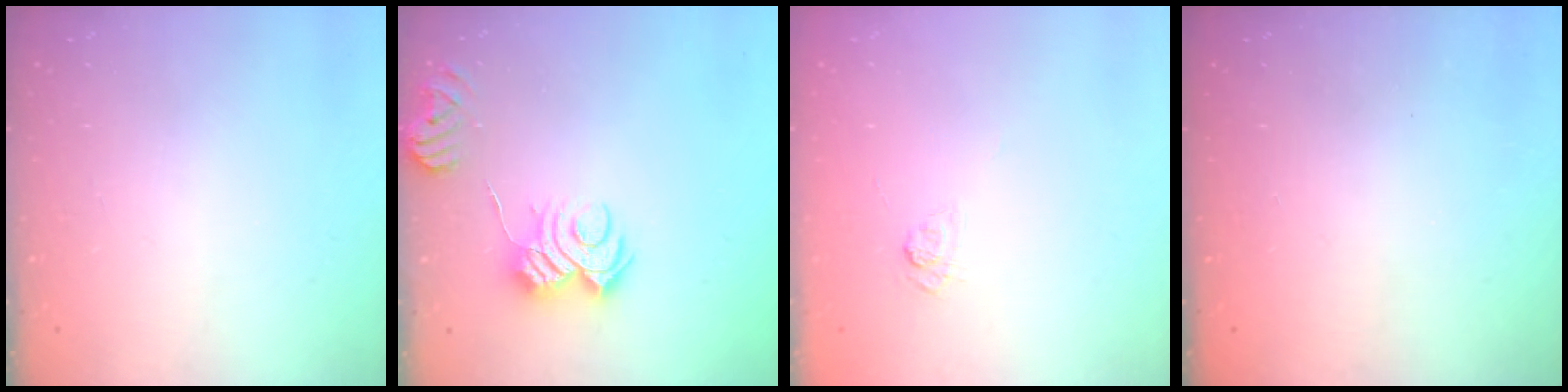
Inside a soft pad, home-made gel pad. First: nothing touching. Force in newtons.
{"total": 8.5, "press": 8.5, "slide": 0.7}
{"total": 4.0, "press": 3.7, "slide": 1.5}
{"total": 2.6, "press": 2.4, "slide": 0.8}